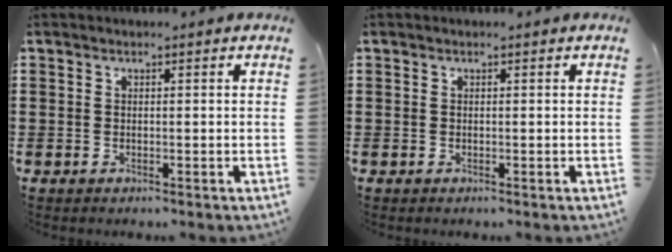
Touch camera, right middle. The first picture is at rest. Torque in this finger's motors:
{"motor_torque": [-0.14, 0.14, 0.00, 0.00]}